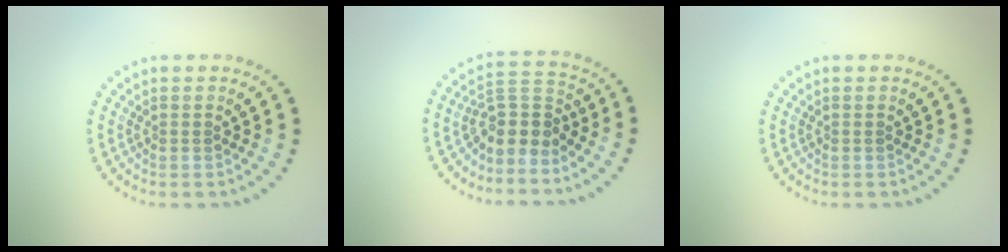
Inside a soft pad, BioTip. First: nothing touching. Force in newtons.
{"total": 3.3, "press": 2.5, "slide": 2.1}
{"total": 0.0}